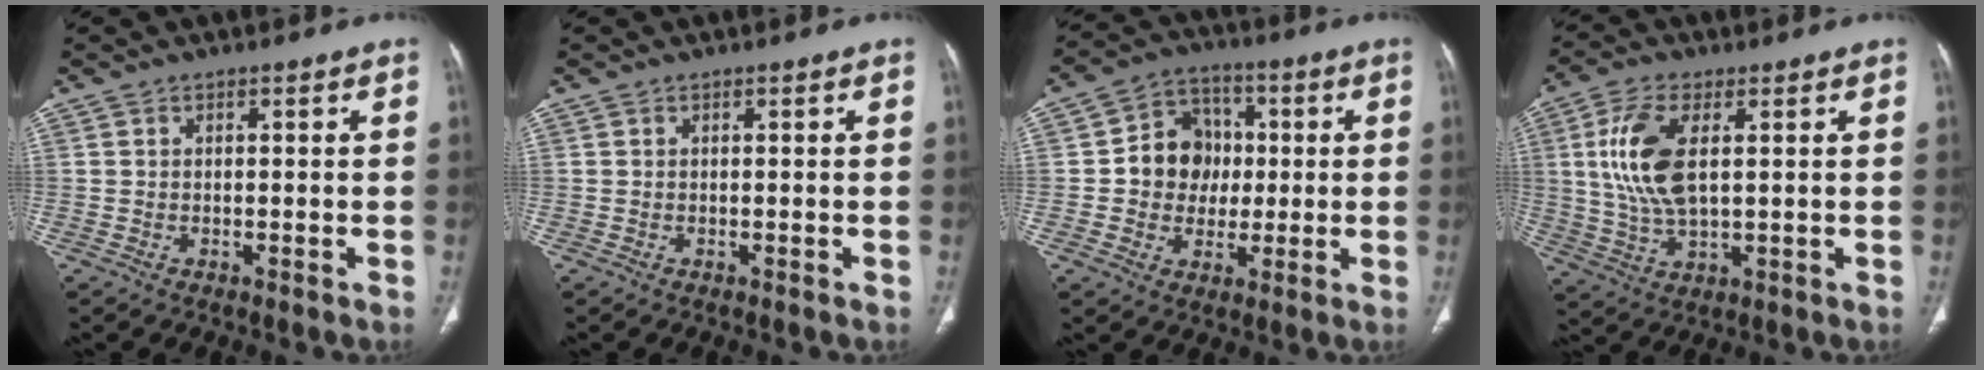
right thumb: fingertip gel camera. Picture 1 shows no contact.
{"total": 0.0}
{"total": 10.6, "force": [0.3, 9.3, 5.0], "torque": [-0.032, 0.016, -0.002]}
{"total": 11.8, "force": [2.4, 5.6, 10.1], "torque": [-0.218, -0.005, 0.052]}